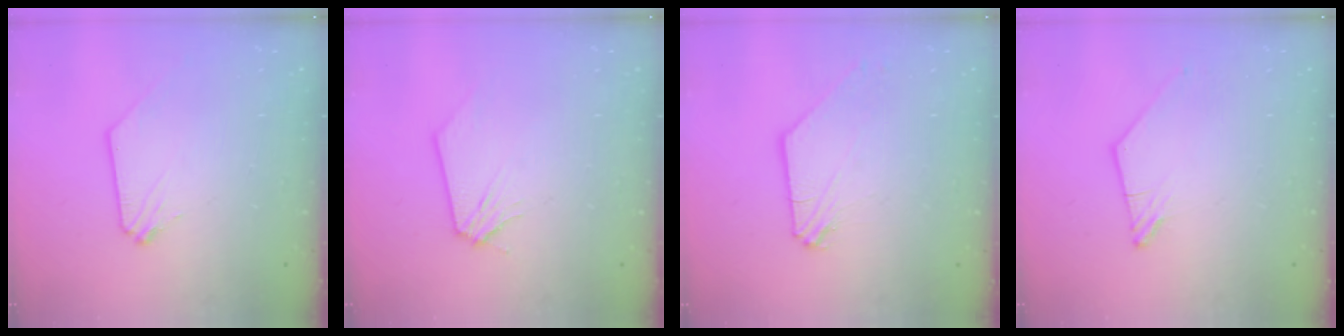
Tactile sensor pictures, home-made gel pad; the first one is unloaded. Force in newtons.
{"total": 0.0}
{"total": 2.5, "press": 2.5, "slide": 0.4}
{"total": 0.8, "press": 0.8, "slide": 0.2}